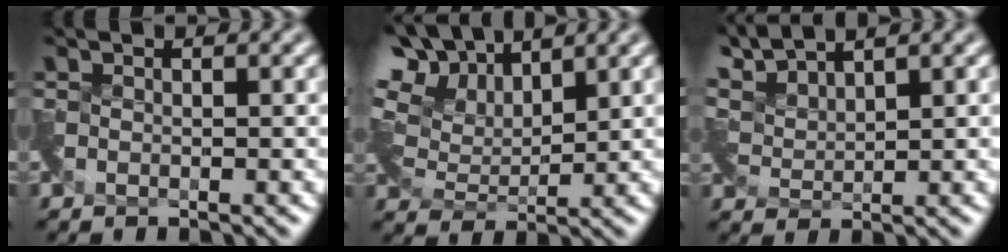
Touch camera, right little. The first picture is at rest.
{"total": 10.0, "force": [6.8, 5.1, 5.3], "torque": [-0.110, 0.037, 0.111]}
{"total": 4.5, "force": [4.4, 0.6, 1.0], "torque": [-0.033, 0.015, 0.090]}